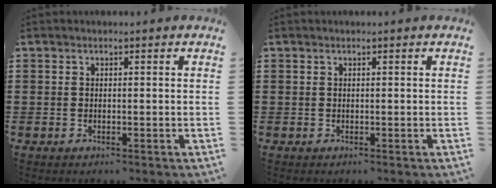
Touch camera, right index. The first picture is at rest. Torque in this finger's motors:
{"motor_torque": [-0.37, 0.38, 0.00, -0.01]}